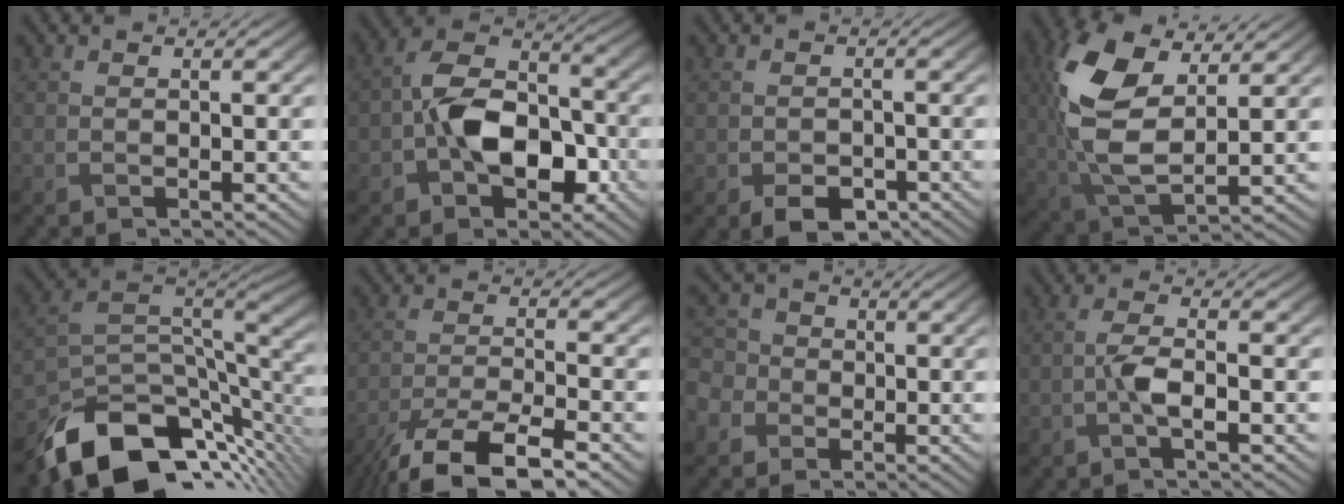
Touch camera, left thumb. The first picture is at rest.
{"total": 10.1, "force": [-2.8, 6.5, 7.3], "torque": [-0.133, 0.011, -0.060]}
{"total": 4.0, "force": [-2.6, 2.2, 2.1], "torque": [-0.032, -0.008, -0.042]}
{"total": 13.3, "force": [3.3, 6.8, 10.9], "torque": [-0.267, 0.002, 0.065]}
{"total": 14.1, "force": [-8.2, 6.3, 9.5], "torque": [-0.199, -0.018, -0.131]}
{"total": 10.5, "force": [-7.7, 2.5, 6.6], "torque": [-0.129, -0.006, -0.142]}
{"total": 5.3, "force": [-1.7, 4.7, 1.7], "torque": [-0.060, -0.003, -0.046]}
{"total": 3.1, "force": [-1.1, 0.8, 2.7], "torque": [-0.064, 0.006, -0.030]}